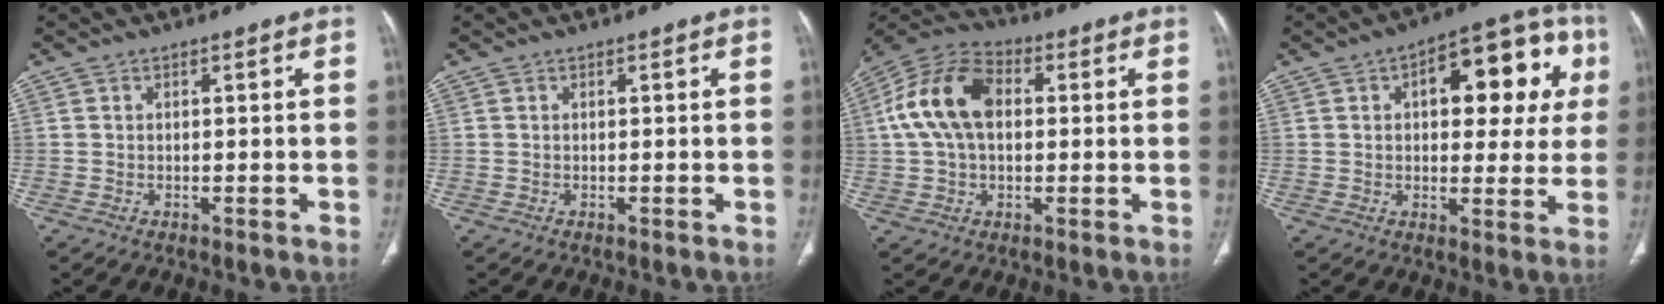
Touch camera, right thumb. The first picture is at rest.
{"total": 0.0}
{"total": 14.4, "force": [2.1, 9.3, 10.8], "torque": [-0.208, 0.030, 0.029]}
{"total": 17.8, "force": [4.9, 8.9, 14.7], "torque": [-0.140, 0.019, 0.055]}